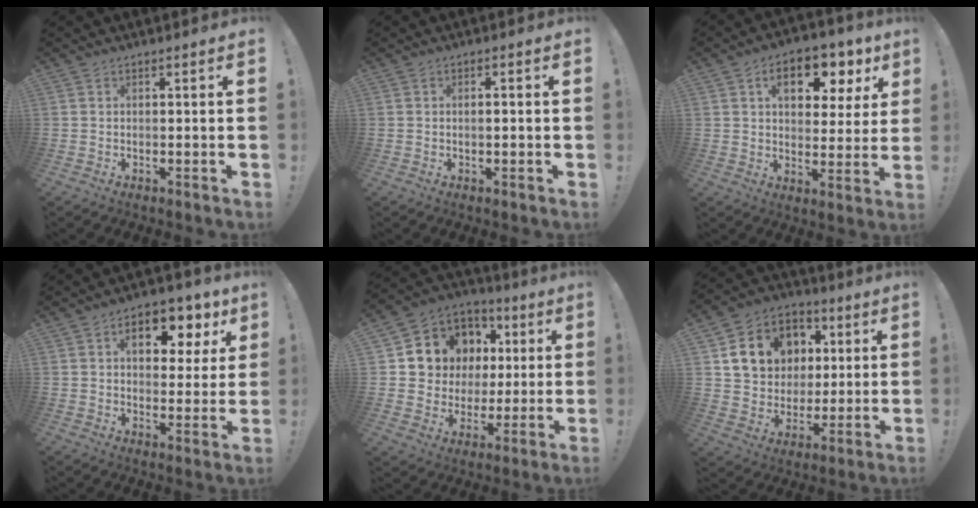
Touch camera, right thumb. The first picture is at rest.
{"total": 1.1, "force": [-0.4, 0.2, 1.0], "torque": [-0.018, 0.002, -0.009]}
{"total": 11.8, "force": [5.8, 6.7, 7.8], "torque": [-0.107, -0.023, 0.098]}
{"total": 10.7, "force": [4.9, 6.1, 7.3], "torque": [-0.094, -0.020, 0.080]}
{"total": 11.7, "force": [3.7, 10.6, 3.4], "torque": [-0.061, -0.022, 0.096]}
{"total": 15.4, "force": [4.9, 13.2, 6.3], "torque": [-0.086, -0.013, 0.115]}